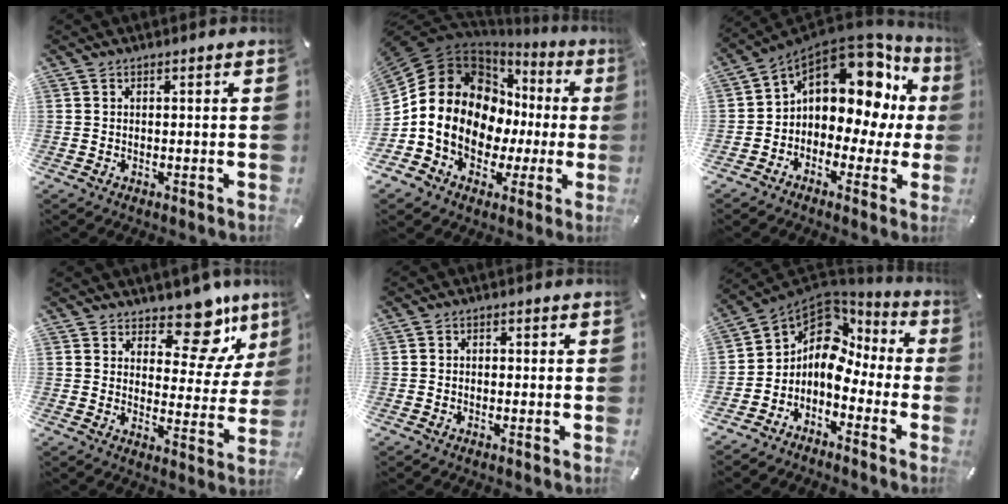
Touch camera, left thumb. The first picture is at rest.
{"total": 18.4, "force": [1.0, 15.2, 10.4], "torque": [-0.215, -0.024, 0.030]}
{"total": 12.4, "force": [5.8, 7.8, 7.7], "torque": [-0.113, -0.053, 0.093]}
{"total": 13.1, "force": [9.8, 5.8, 6.4], "torque": [-0.072, -0.080, 0.168]}
{"total": 1.3, "force": [-0.7, 1.0, 0.5], "torque": [-0.008, 0.006, -0.017]}
{"total": 7.3, "force": [0.7, 6.5, 3.1], "torque": [-0.087, -0.025, 0.013]}